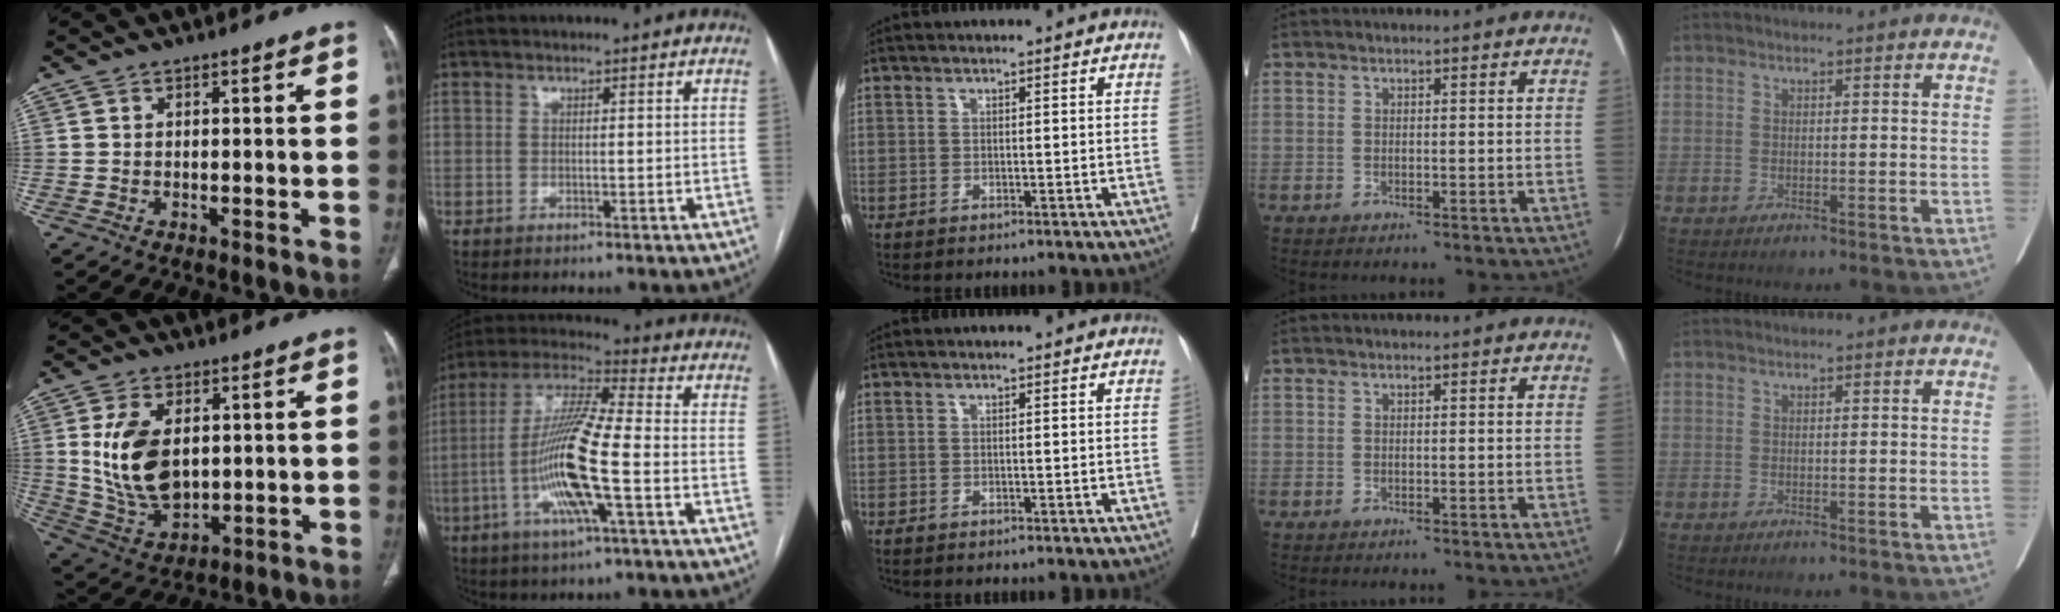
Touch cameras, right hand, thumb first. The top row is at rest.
{"thumb": {"total": 14.2, "force": [2.1, 8.8, 10.9], "torque": [-0.190, -0.014, 0.056]}, "index": {"total": 14.7, "force": [-3.7, 1.0, 14.2], "torque": [-0.288, -0.004, -0.076]}}